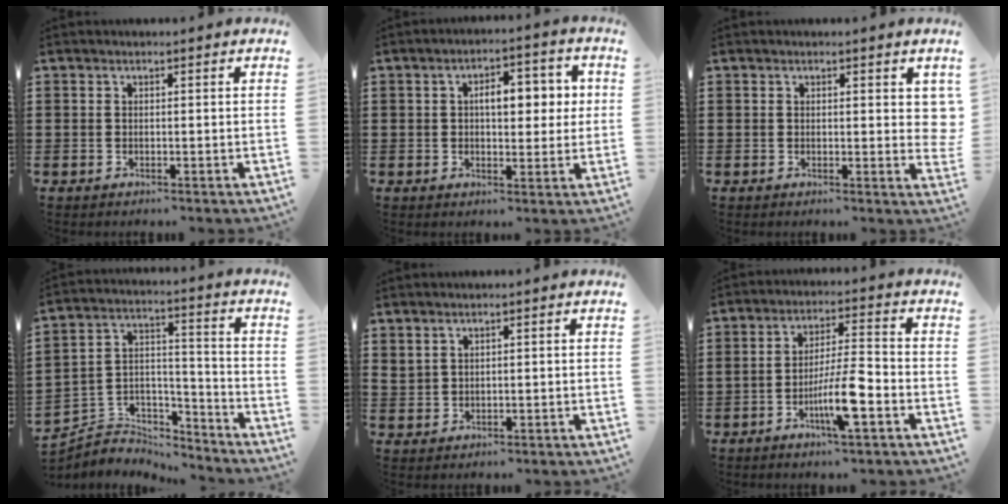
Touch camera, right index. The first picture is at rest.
{"total": 6.4, "force": [1.1, 3.2, 5.4], "torque": [-0.078, 0.002, 0.006]}
{"total": 2.0, "force": [0.7, 1.1, 1.6], "torque": [-0.016, 0.000, 0.008]}
{"total": 4.9, "force": [-4.4, 2.1, 0.3], "torque": [-0.016, 0.004, -0.092]}
{"total": 1.3, "force": [1.1, 0.6, 0.3], "torque": [-0.008, 0.002, 0.020]}
{"total": 8.2, "force": [-3.3, 1.4, 7.4], "torque": [-0.139, -0.001, -0.062]}